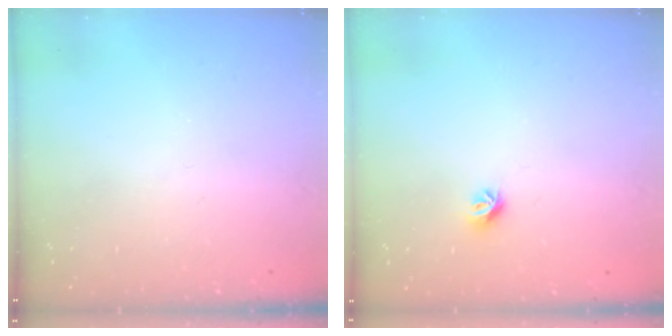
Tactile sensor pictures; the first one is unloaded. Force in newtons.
{"total": 6.0, "press": 6.0, "slide": 0.7}